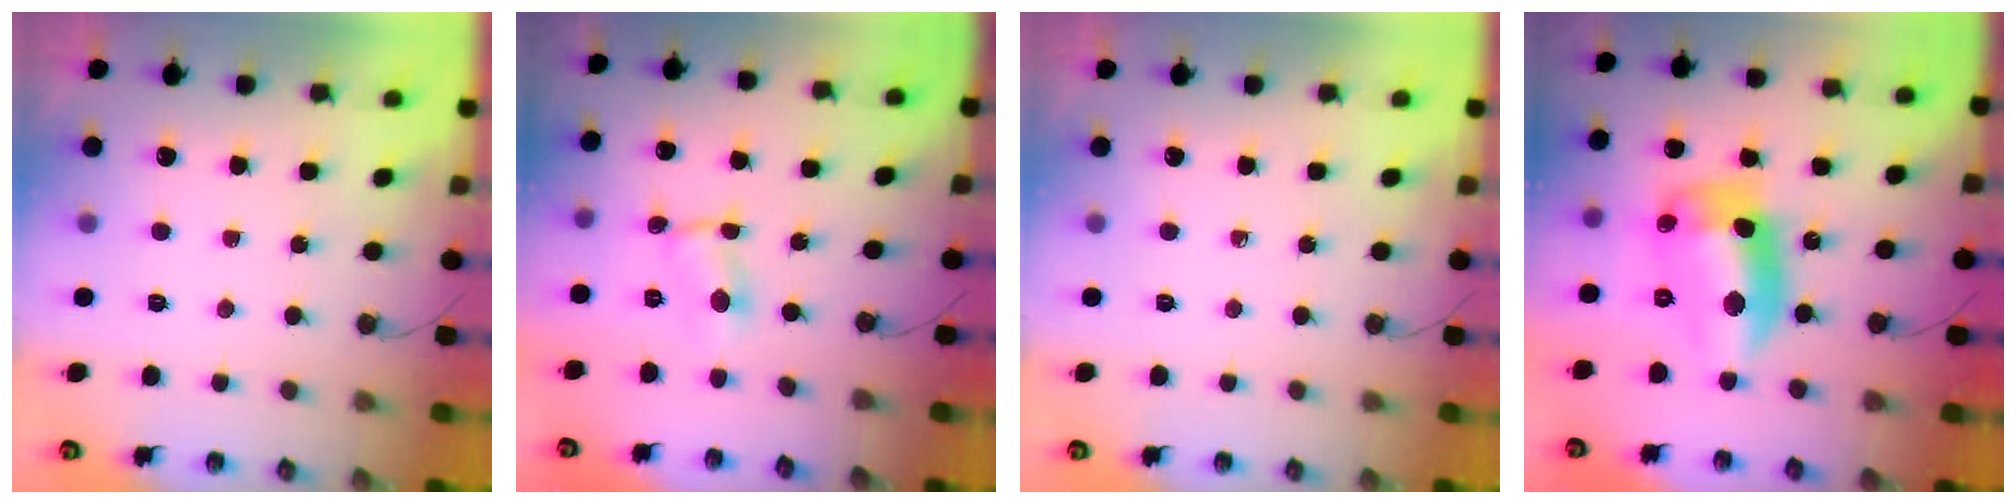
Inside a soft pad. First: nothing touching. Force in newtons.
{"total": 1.0, "press": 1.0, "slide": 0.1}
{"total": 0.0}
{"total": 14.9, "press": 14.8, "slide": 0.9}